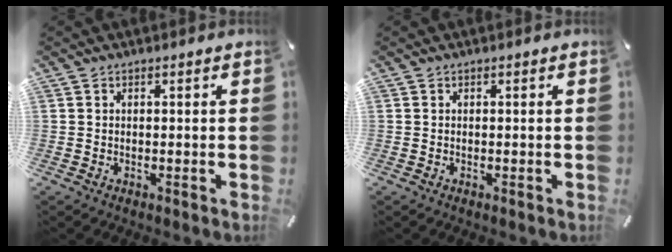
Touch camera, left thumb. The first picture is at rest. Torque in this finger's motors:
{"motor_torque": [-0.01, 0.00, -0.06, -0.07, 0.00]}